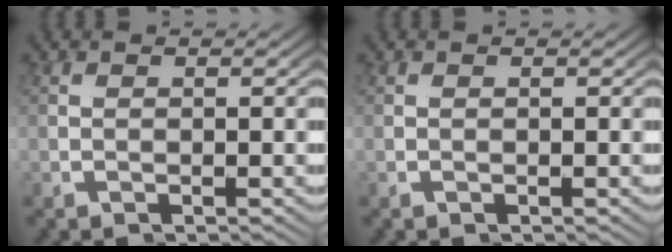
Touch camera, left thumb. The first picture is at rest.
{"total": 0.0}